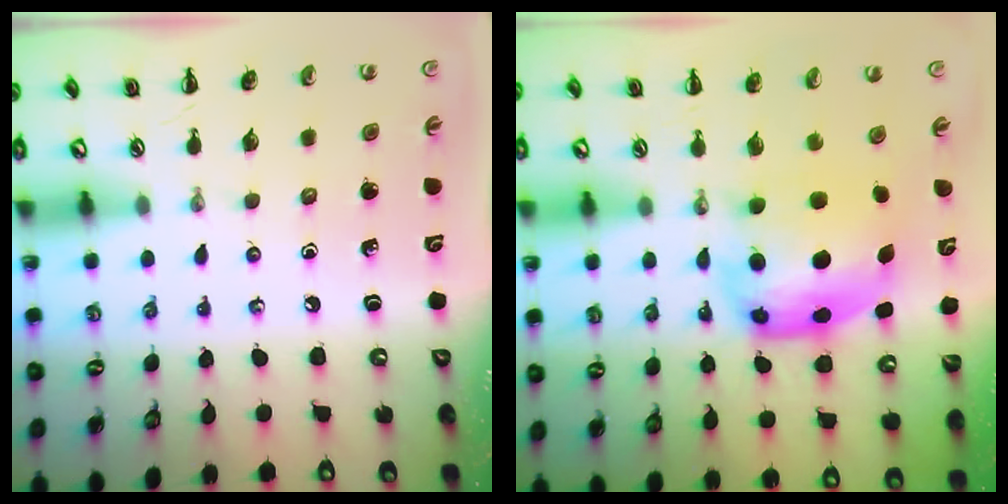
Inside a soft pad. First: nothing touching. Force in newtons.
{"total": 6.3, "press": 6.2, "slide": 1.3}